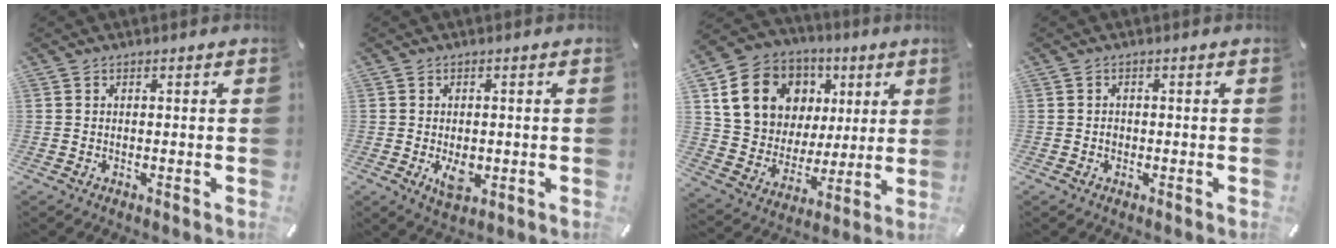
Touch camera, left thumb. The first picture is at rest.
{"total": 5.2, "force": [-0.9, 3.2, 4.0], "torque": [-0.069, -0.009, -0.018]}
{"total": 17.2, "force": [6.9, 14.1, 7.0], "torque": [-0.126, -0.018, 0.142]}
{"total": 1.1, "force": [-0.2, 0.9, 0.5], "torque": [-0.009, 0.005, -0.005]}